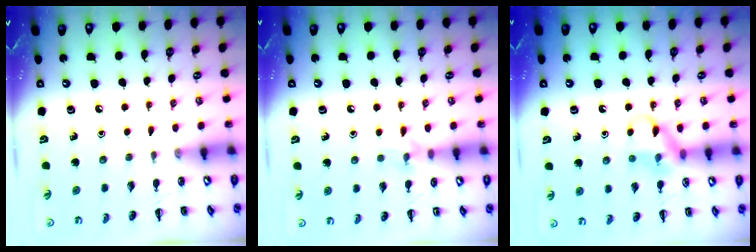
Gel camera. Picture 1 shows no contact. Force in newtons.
{"total": 6.2, "press": 6.1, "slide": 1.3}
{"total": 9.8, "press": 9.8, "slide": 0.7}